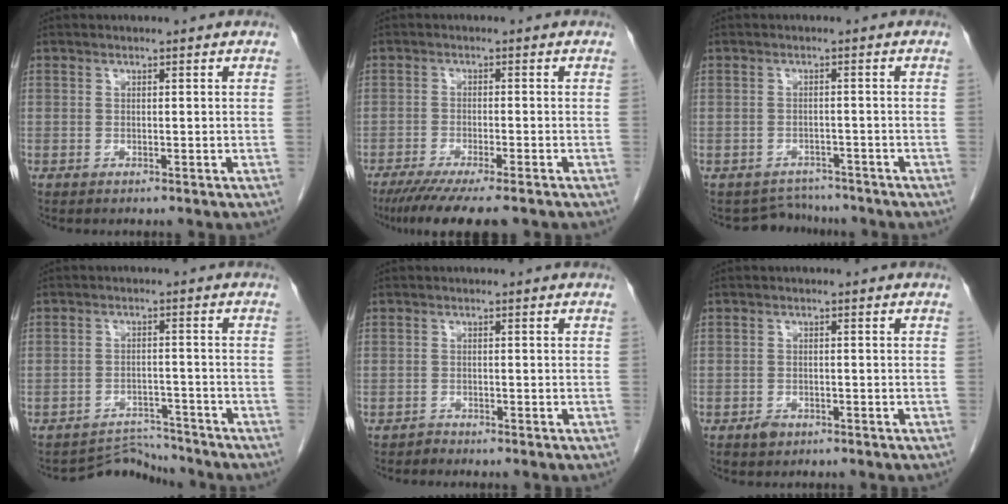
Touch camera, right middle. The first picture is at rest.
{"total": 10.5, "force": [-8.3, 0.9, 6.3], "torque": [-0.091, -0.023, -0.125]}
{"total": 4.0, "force": [-3.7, 1.3, -1.0], "torque": [0.010, 0.010, -0.052]}
{"total": 4.7, "force": [-4.3, 0.2, -1.9], "torque": [0.034, 0.010, -0.064]}
{"total": 0.7, "force": [-0.6, 0.1, -0.3], "torque": [0.005, -0.002, -0.012]}
{"total": 1.6, "force": [-1.1, 1.1, 0.6], "torque": [-0.011, 0.002, -0.013]}